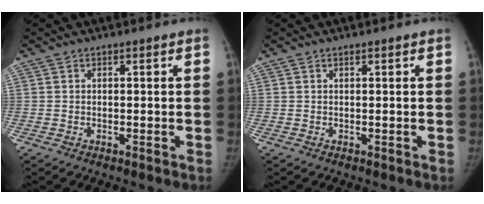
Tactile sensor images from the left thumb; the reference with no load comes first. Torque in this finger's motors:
{"motor_torque": [0.09, 0.01, -0.05, 0.01, 0.01]}